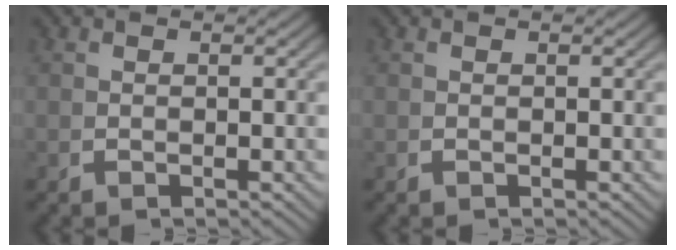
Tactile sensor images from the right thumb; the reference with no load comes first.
{"total": 0.0}